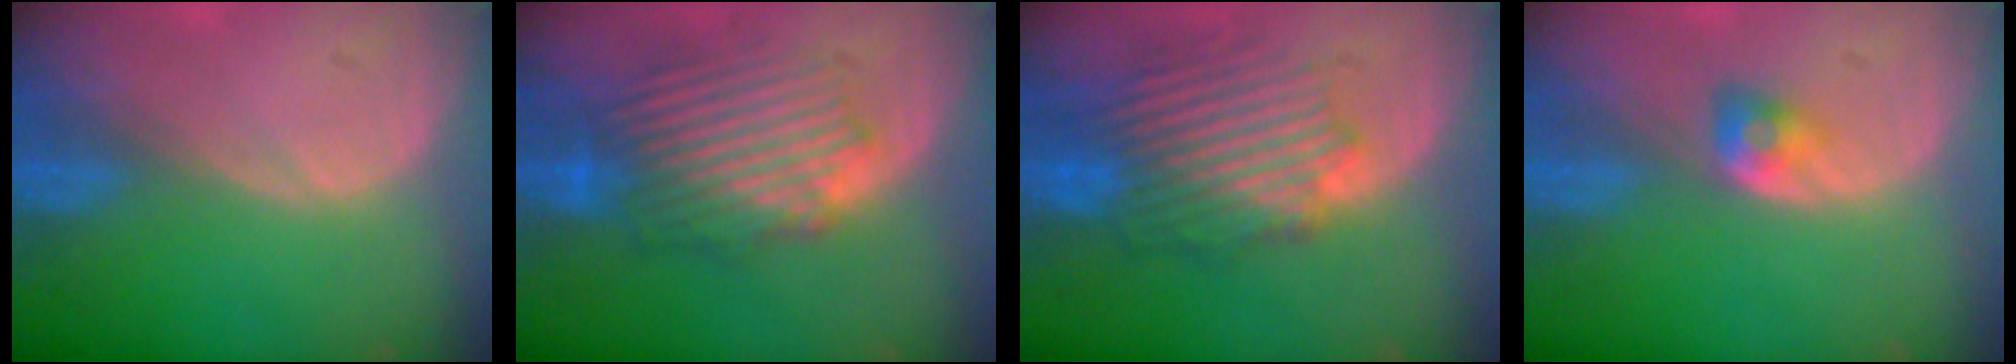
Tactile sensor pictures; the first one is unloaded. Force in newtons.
{"total": 8.9, "press": 8.6, "slide": 2.3}
{"total": 9.1, "press": 9.0, "slide": 1.7}
{"total": 2.9, "press": 2.5, "slide": 1.5}